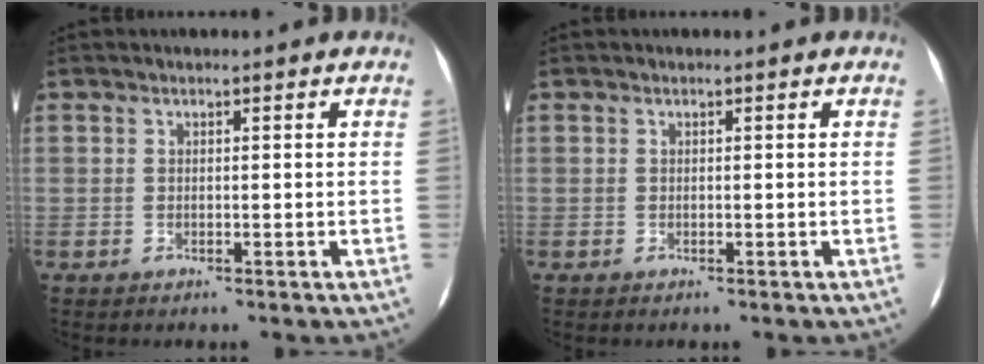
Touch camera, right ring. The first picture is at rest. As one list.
[{"total": 0.0}]